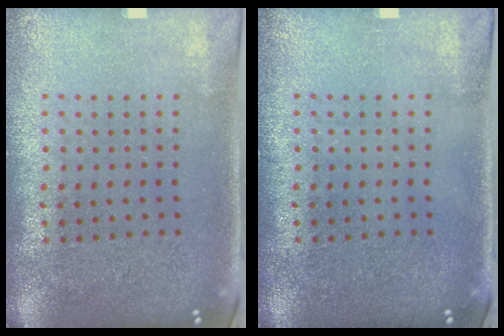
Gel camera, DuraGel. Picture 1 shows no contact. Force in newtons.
{"total": 0.0}